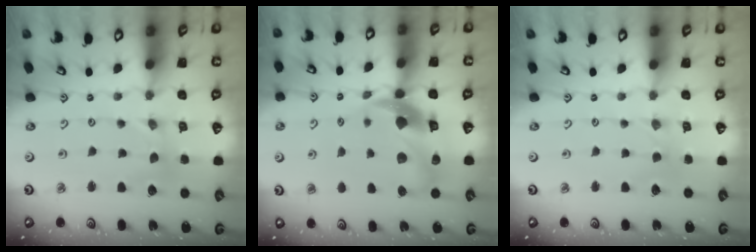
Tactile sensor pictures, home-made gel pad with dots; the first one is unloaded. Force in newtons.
{"total": 14.0, "press": 13.8, "slide": 2.1}
{"total": 0.0}